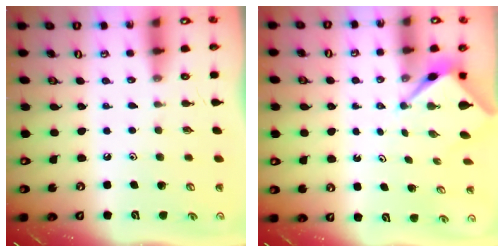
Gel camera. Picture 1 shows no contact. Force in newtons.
{"total": 2.7, "press": 2.7, "slide": 0.1}